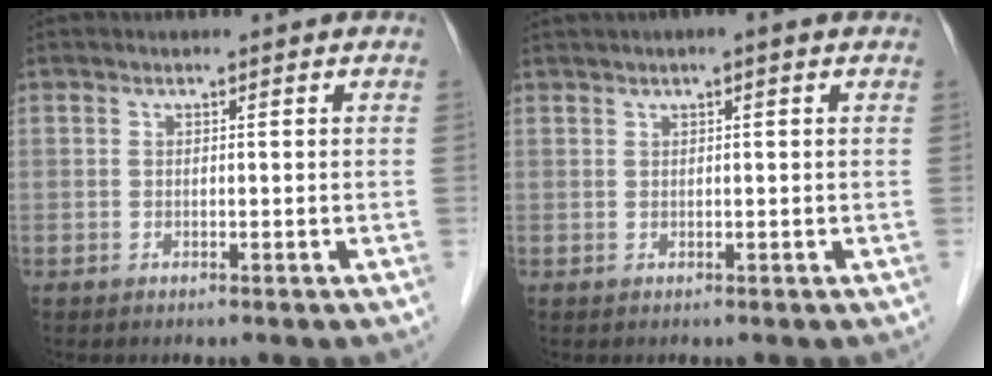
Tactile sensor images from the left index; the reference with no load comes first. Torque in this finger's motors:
{"motor_torque": [0.69, -0.95, 0.05, 0.11]}